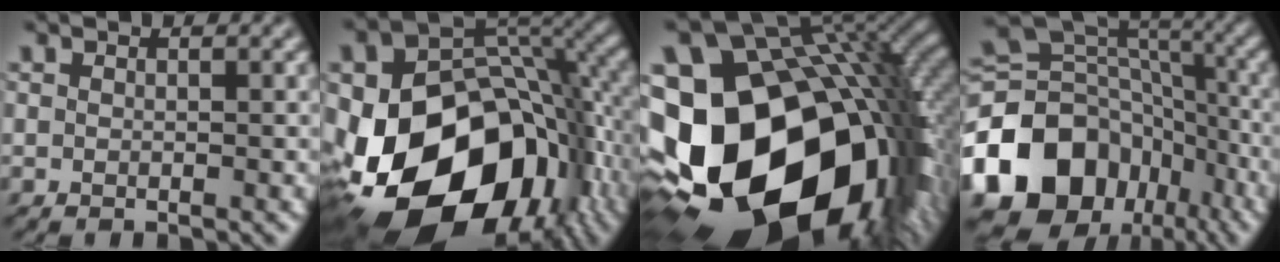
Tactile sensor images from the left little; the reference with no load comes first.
{"total": 19.5, "force": [-6.7, 13.5, 12.4], "torque": [-0.239, -0.022, -0.107]}
{"total": 22.6, "force": [-5.9, 15.3, 15.6], "torque": [-0.322, -0.060, -0.056]}
{"total": 15.8, "force": [-7.4, 11.8, 7.5], "torque": [-0.174, 0.007, -0.137]}